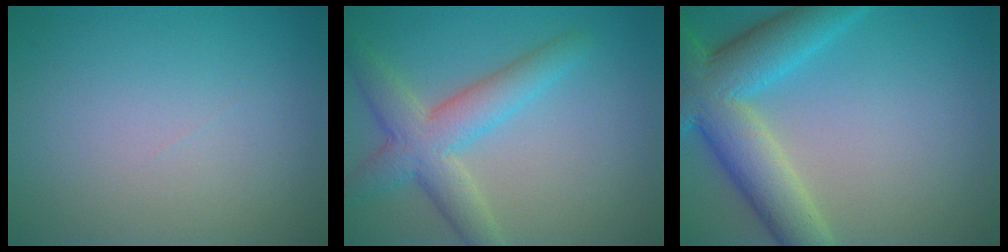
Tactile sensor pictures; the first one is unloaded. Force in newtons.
{"total": 5.5, "press": 5.4, "slide": 0.3}
{"total": 8.6, "press": 8.6, "slide": 0.4}